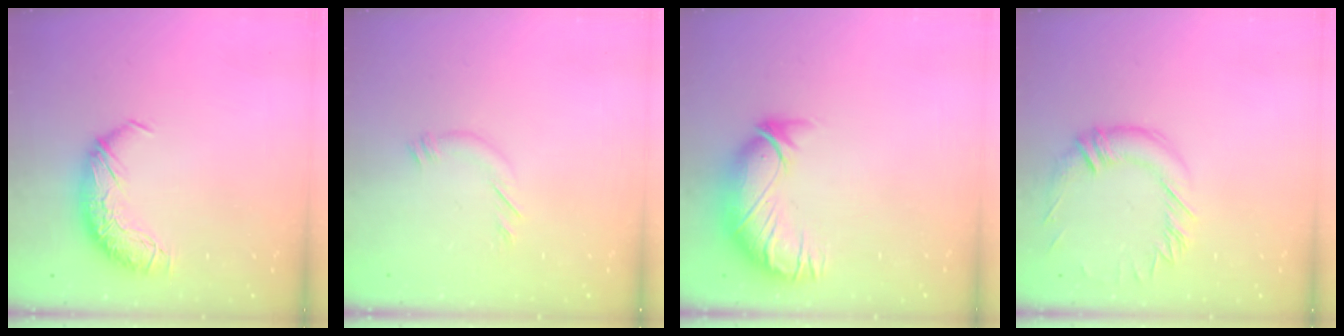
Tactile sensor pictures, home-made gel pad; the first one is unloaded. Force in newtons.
{"total": 6.4, "press": 6.4, "slide": 0.7}
{"total": 3.0, "press": 0.4, "slide": 2.9}
{"total": 0.8, "press": 0.2, "slide": 0.8}